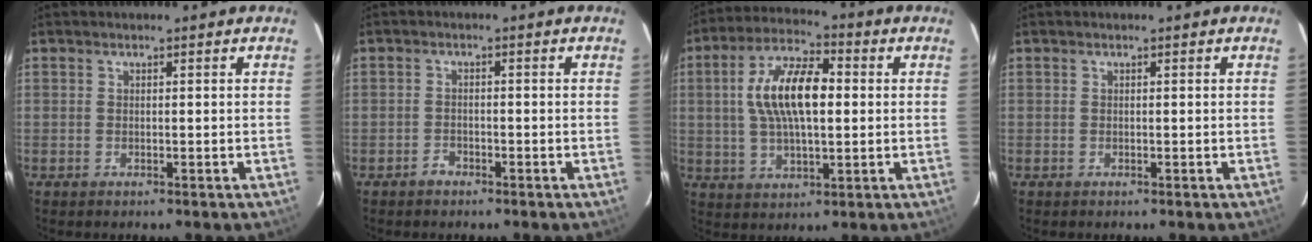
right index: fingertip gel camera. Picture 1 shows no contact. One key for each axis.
{"total": 1.8, "fx": -1.5, "fy": 1.1, "fz": 0.3, "tx": -0.004, "ty": 0.003, "tz": -0.025}
{"total": 13.5, "fx": 1.5, "fy": 5.7, "fz": 12.1, "tx": -0.229, "ty": 0.018, "tz": 0.026}
{"total": 0.0}